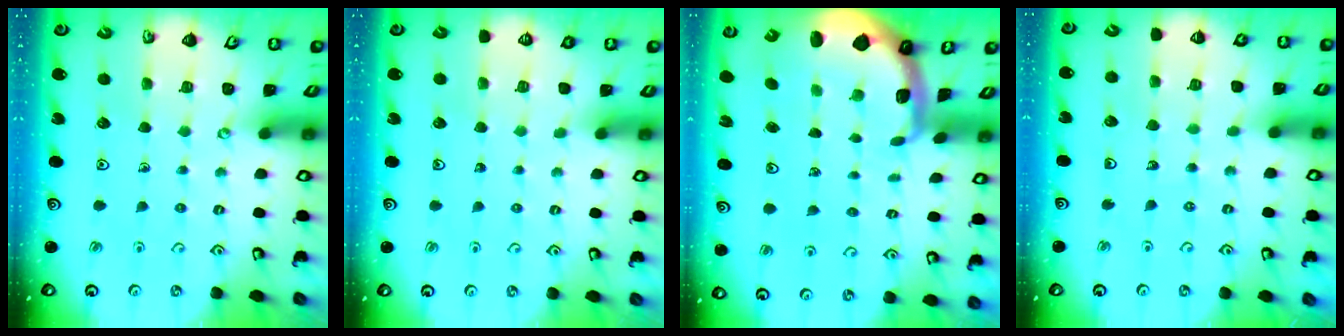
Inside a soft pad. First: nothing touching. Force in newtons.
{"total": 0.0}
{"total": 1.9, "press": 1.8, "slide": 0.5}
{"total": 2.9, "press": 2.6, "slide": 1.1}